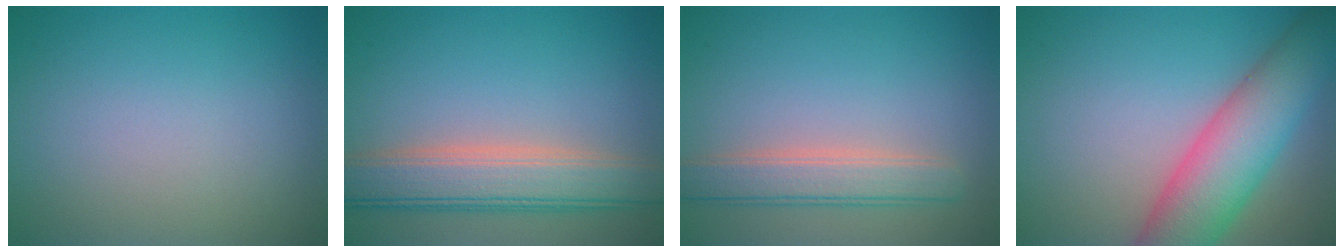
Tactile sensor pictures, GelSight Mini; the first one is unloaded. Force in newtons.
{"total": 6.3, "press": 6.3, "slide": 0.4}
{"total": 3.7, "press": 3.7, "slide": 0.6}
{"total": 8.5, "press": 8.5, "slide": 0.5}